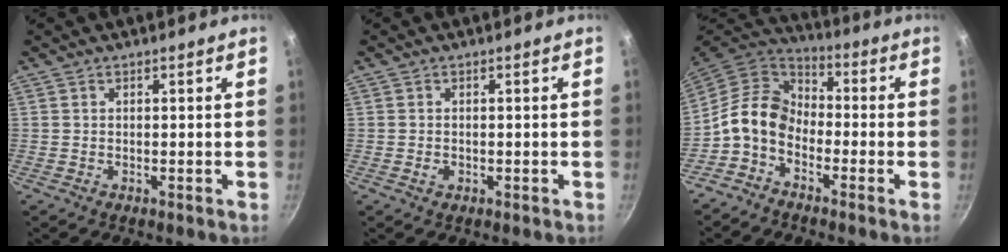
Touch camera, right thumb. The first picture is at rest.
{"total": 1.3, "force": [-0.4, 0.9, 0.8], "torque": [-0.013, 0.001, -0.006]}
{"total": 10.3, "force": [-3.1, 7.6, 6.3], "torque": [-0.102, 0.049, -0.086]}